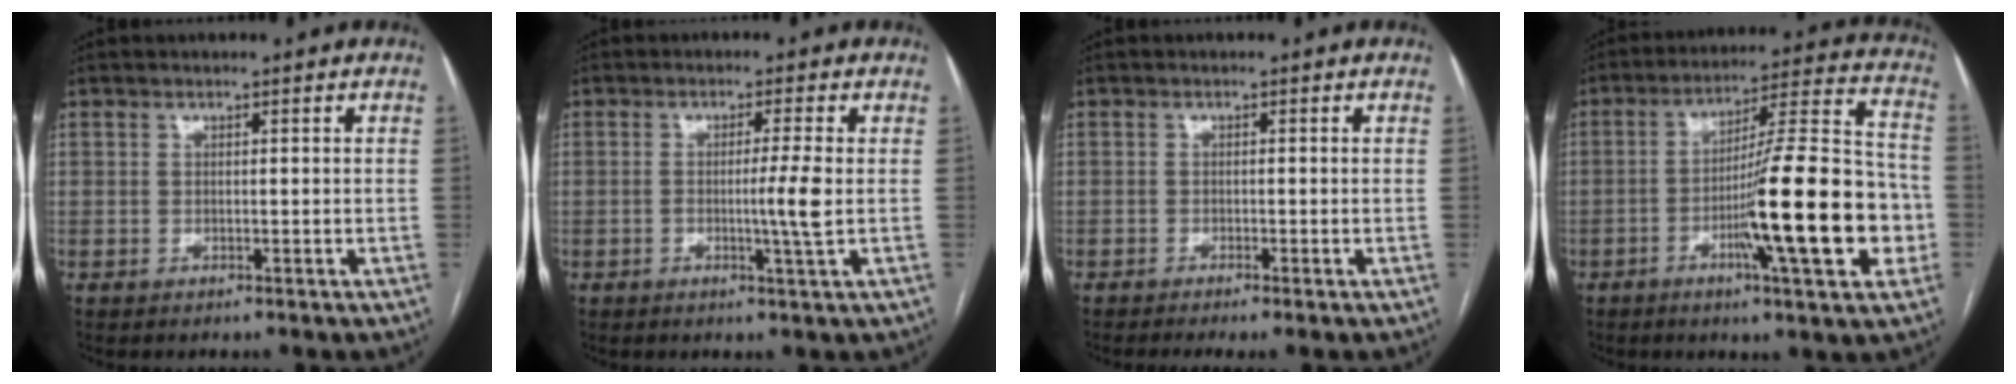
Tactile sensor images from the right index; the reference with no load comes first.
{"total": 4.4, "force": [-0.5, -1.0, 4.2], "torque": [-0.073, -0.008, -0.007]}
{"total": 3.2, "force": [-2.6, -0.2, 1.9], "torque": [-0.020, -0.006, -0.038]}
{"total": 19.5, "force": [-5.2, 1.5, 18.8], "torque": [-0.276, 0.006, -0.077]}